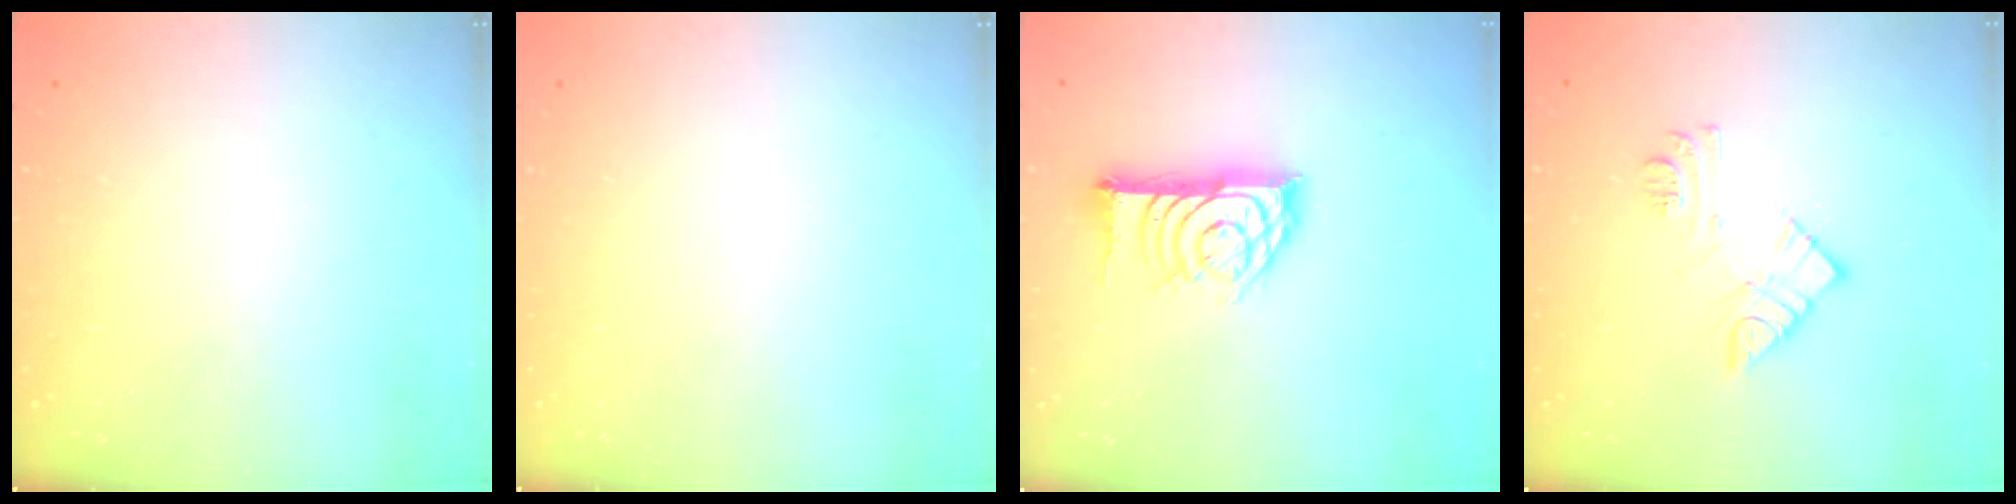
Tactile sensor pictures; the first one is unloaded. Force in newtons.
{"total": 1.6, "press": 1.6, "slide": 0.1}
{"total": 16.3, "press": 16.3, "slide": 0.4}
{"total": 10.8, "press": 10.8, "slide": 0.8}